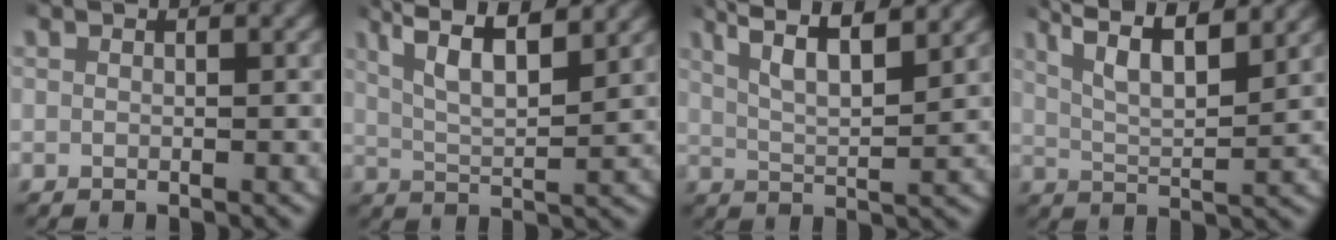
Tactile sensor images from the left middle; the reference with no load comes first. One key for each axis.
{"total": 6.6, "fx": 3.9, "fy": 2.2, "fz": 4.8, "tx": -0.087, "ty": 0.002, "tz": 0.062}
{"total": 6.7, "fx": 4.4, "fy": 2.1, "fz": 4.7, "tx": -0.079, "ty": 0.010, "tz": 0.067}
{"total": 7.4, "fx": 4.8, "fy": 2.6, "fz": 5.1, "tx": -0.087, "ty": 0.007, "tz": 0.073}